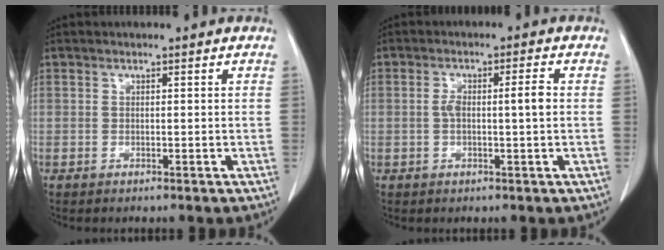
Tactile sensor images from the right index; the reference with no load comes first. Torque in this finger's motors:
{"motor_torque": [0.48, -0.08, 0.22, 0.06]}